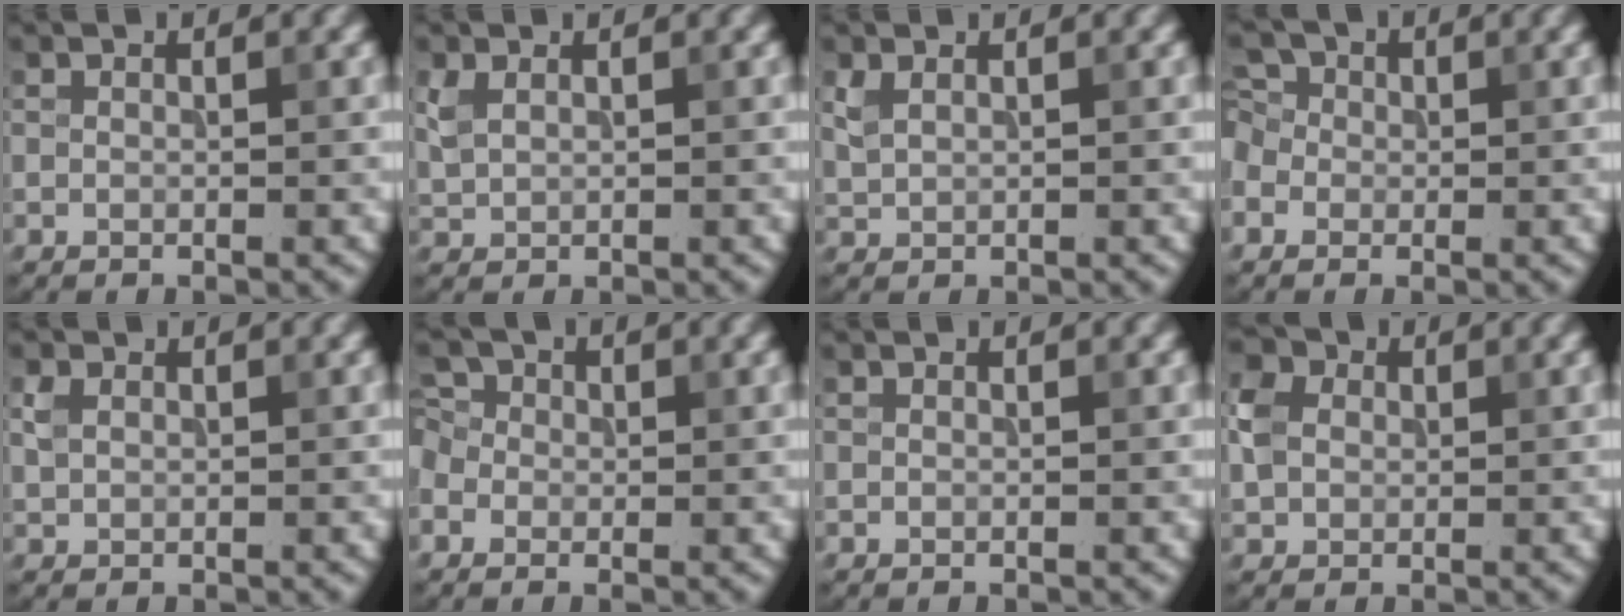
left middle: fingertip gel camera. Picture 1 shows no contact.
{"total": 1.6, "force": [0.8, 1.0, 0.9], "torque": [-0.025, 0.001, 0.021]}
{"total": 1.3, "force": [0.8, 0.7, 0.8], "torque": [-0.021, 0.000, 0.021]}
{"total": 3.6, "force": [0.0, 3.3, 1.4], "torque": [-0.022, 0.022, -0.023]}
{"total": 1.4, "force": [0.5, 1.1, 0.7], "torque": [-0.015, 0.003, 0.011]}
{"total": 3.2, "force": [0.0, 3.0, 1.3], "torque": [-0.016, 0.020, -0.022]}
{"total": 0.0}
{"total": 3.1, "force": [0.4, 2.7, 1.5], "torque": [-0.034, 0.005, 0.005]}